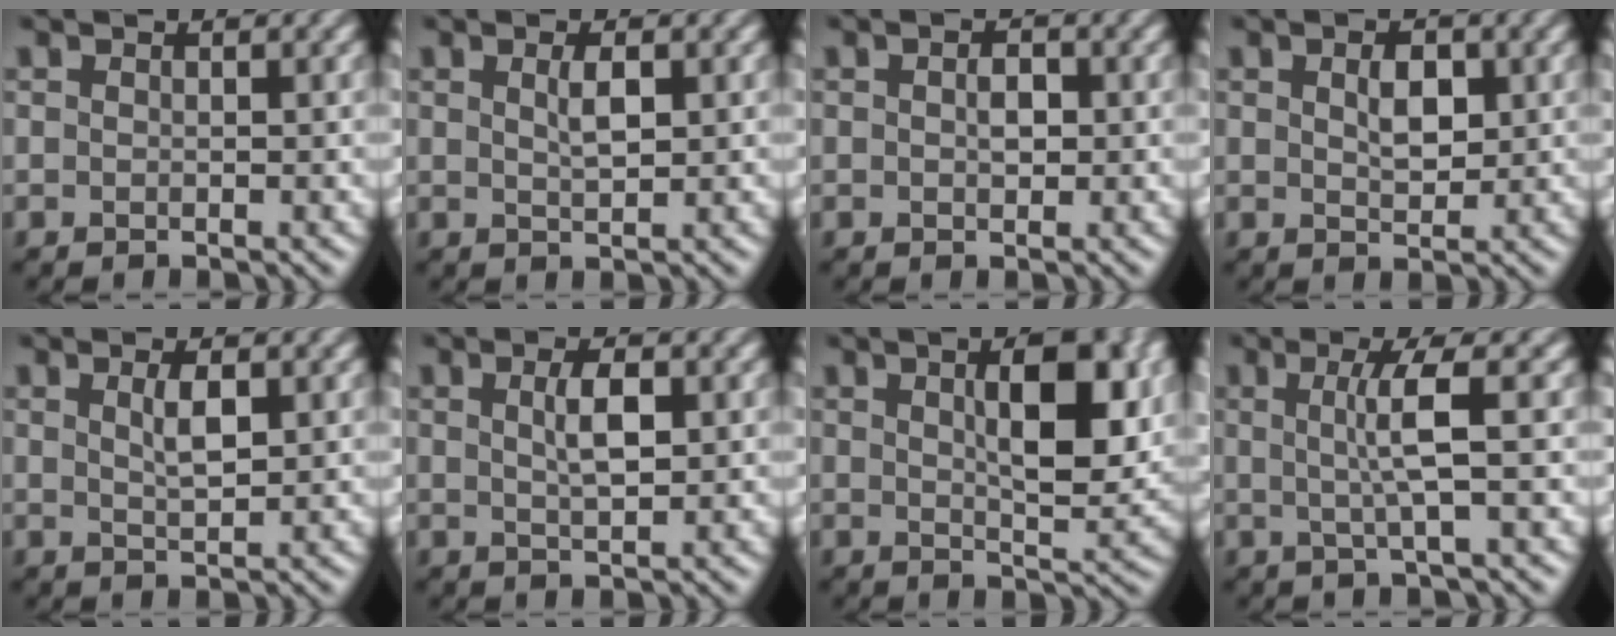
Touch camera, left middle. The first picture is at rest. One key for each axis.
{"total": 1.8, "fx": 0.6, "fy": 0.5, "fz": 1.6, "tx": -0.031, "ty": 0.001, "tz": 0.013}
{"total": 1.6, "fx": 0.1, "fy": 0.9, "fz": 1.3, "tx": -0.020, "ty": 0.002, "tz": 0.000}
{"total": 2.5, "fx": 0.7, "fy": 1.3, "fz": 2.0, "tx": -0.036, "ty": 0.001, "tz": 0.012}
{"total": 2.1, "fx": 0.8, "fy": 0.6, "fz": 1.9, "tx": -0.036, "ty": 0.001, "tz": 0.015}
{"total": 2.7, "fx": 0.7, "fy": 0.8, "fz": 2.5, "tx": -0.047, "ty": 0.003, "tz": 0.014}
{"total": 7.1, "fx": 2.0, "fy": 2.2, "fz": 6.5, "tx": -0.088, "ty": 0.003, "tz": 0.033}
{"total": 3.8, "fx": 0.4, "fy": 0.5, "fz": 3.8, "tx": -0.071, "ty": 0.001, "tz": 0.004}